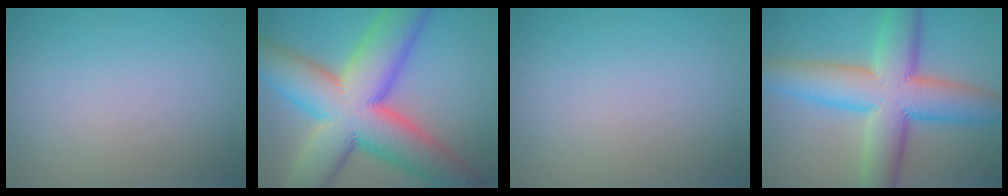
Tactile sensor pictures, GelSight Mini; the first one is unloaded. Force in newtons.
{"total": 16.1, "press": 16.0, "slide": 0.6}
{"total": 0.0}
{"total": 11.1, "press": 11.1, "slide": 0.3}